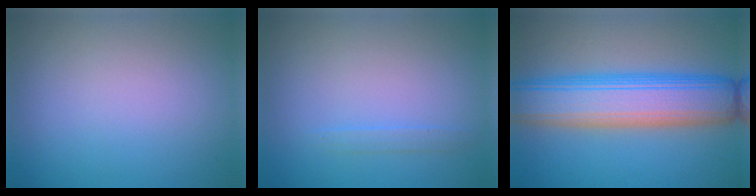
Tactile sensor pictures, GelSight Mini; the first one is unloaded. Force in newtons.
{"total": 0.9, "press": 0.9, "slide": 0.1}
{"total": 9.7, "press": 9.7, "slide": 0.4}